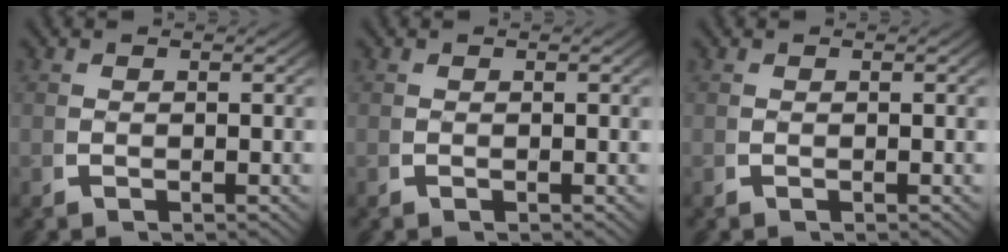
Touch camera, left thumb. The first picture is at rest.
{"total": 0.0}
{"total": 0.0}